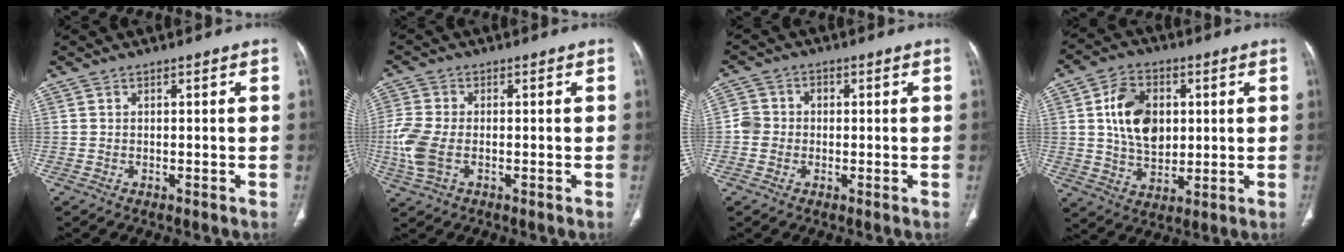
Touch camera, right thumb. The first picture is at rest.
{"total": 7.6, "force": [-1.5, 4.5, 5.9], "torque": [-0.158, 0.003, -0.030]}
{"total": 4.0, "force": [-0.5, 3.8, 1.4], "torque": [-0.013, 0.015, -0.016]}
{"total": 12.5, "force": [2.3, 8.6, 8.7], "torque": [-0.125, -0.007, 0.044]}